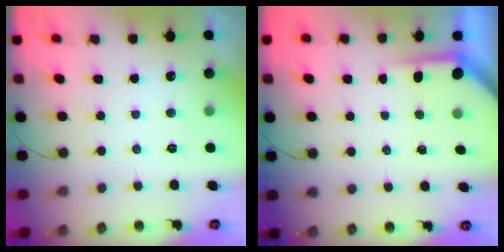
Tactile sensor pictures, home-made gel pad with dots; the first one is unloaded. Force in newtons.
{"total": 3.8, "press": 3.8, "slide": 0.4}